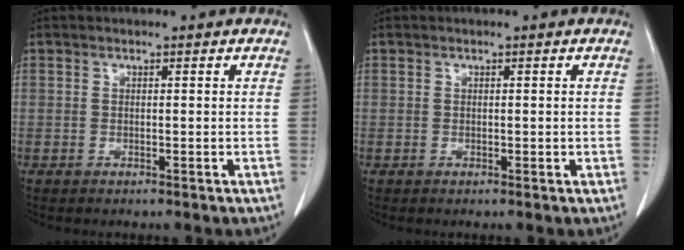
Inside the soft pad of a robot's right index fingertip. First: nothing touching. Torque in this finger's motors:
{"motor_torque": [-0.05, 0.04, 0.00, 0.03]}